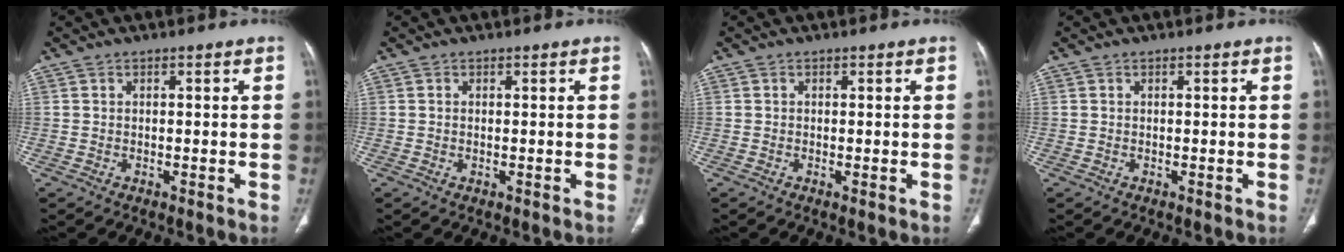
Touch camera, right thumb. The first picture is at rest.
{"total": 0.0}
{"total": 0.5, "force": [-0.1, 0.1, 0.5], "torque": [-0.014, -0.003, -0.002]}
{"total": 0.0}